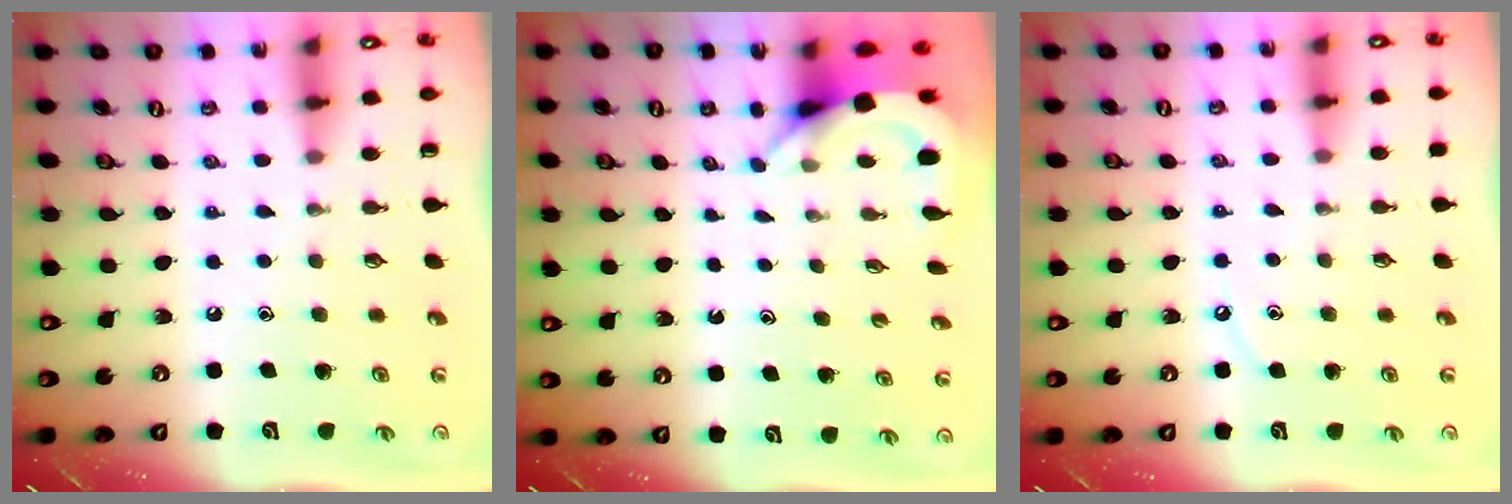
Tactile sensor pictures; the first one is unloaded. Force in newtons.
{"total": 3.8, "press": 3.8, "slide": 0.3}
{"total": 3.2, "press": 3.2, "slide": 0.4}